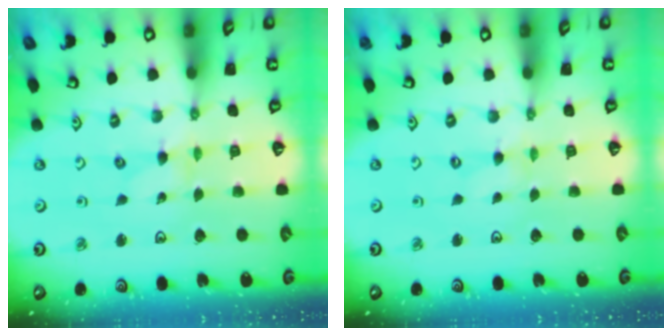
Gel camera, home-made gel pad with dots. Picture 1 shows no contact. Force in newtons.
{"total": 0.0}